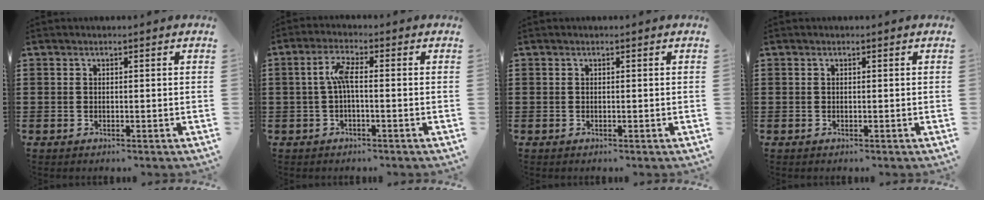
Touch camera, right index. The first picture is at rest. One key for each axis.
{"total": 4.3, "fx": -0.2, "fy": 1.1, "fz": 4.1, "tx": -0.086, "ty": 0.005, "tz": -0.009}
{"total": 0.0}
{"total": 0.0}